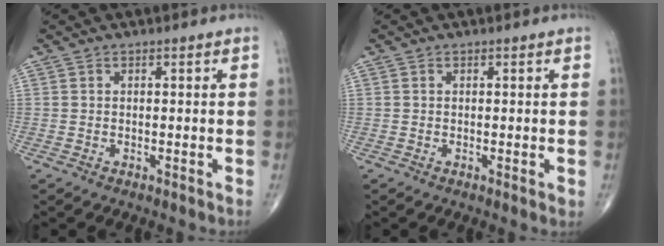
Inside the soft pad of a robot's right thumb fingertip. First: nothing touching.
{"total": 1.0, "force": [0.0, 0.3, 1.0], "torque": [-0.018, -0.005, 0.000]}